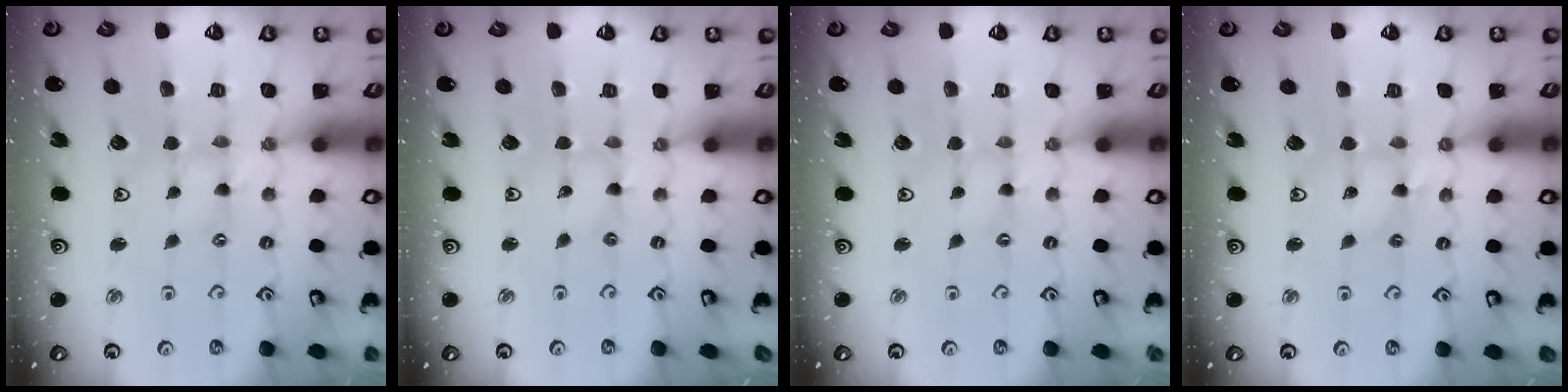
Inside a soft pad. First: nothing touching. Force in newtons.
{"total": 0.0}
{"total": 0.6, "press": 0.5, "slide": 0.1}
{"total": 2.7, "press": 2.7, "slide": 0.2}